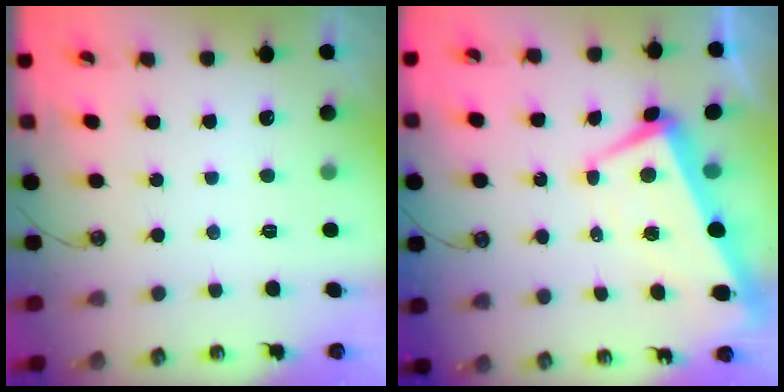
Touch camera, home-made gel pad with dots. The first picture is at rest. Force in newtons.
{"total": 2.0, "press": 1.6, "slide": 1.2}